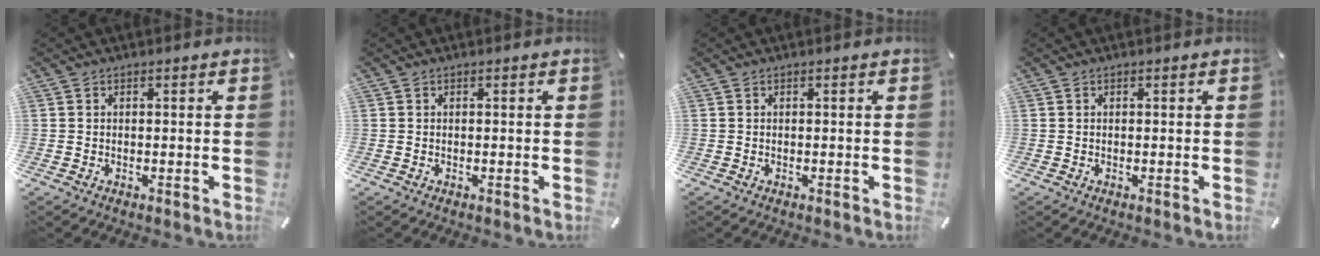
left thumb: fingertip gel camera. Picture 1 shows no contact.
{"total": 0.0}
{"total": 0.0}
{"total": 0.0}